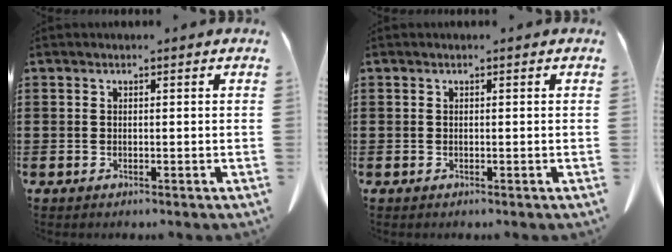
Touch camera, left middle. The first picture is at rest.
{"total": 0.0}